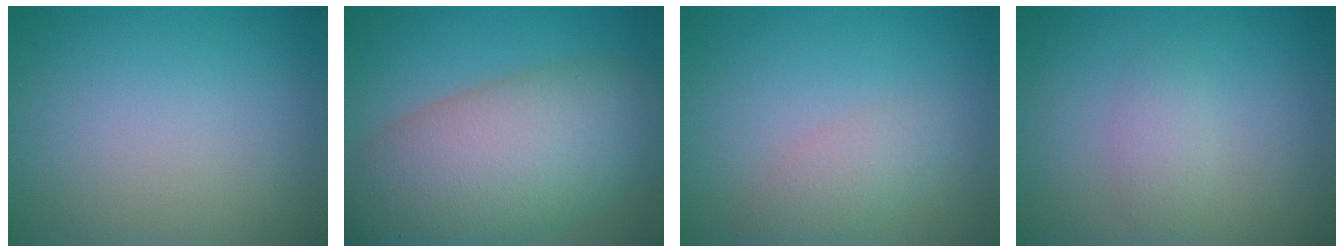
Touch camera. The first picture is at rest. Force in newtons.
{"total": 12.1, "press": 12.1, "slide": 0.6}
{"total": 2.3, "press": 2.3, "slide": 0.1}
{"total": 1.7, "press": 1.7, "slide": 0.0}